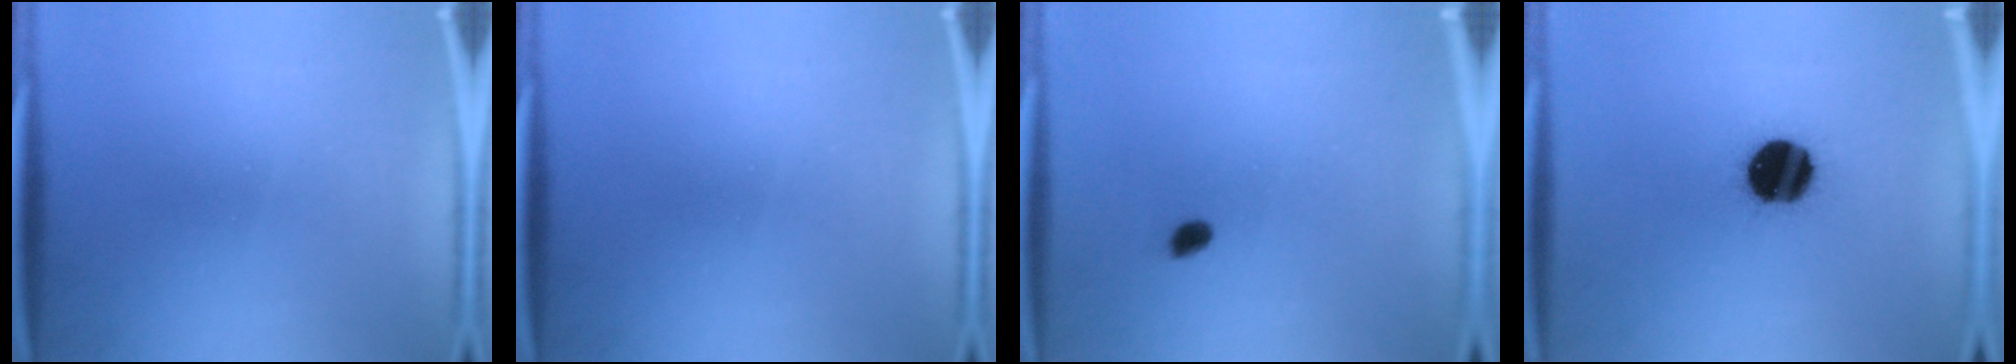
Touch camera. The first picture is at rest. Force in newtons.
{"total": 0.0}
{"total": 1.6}
{"total": 14.9}